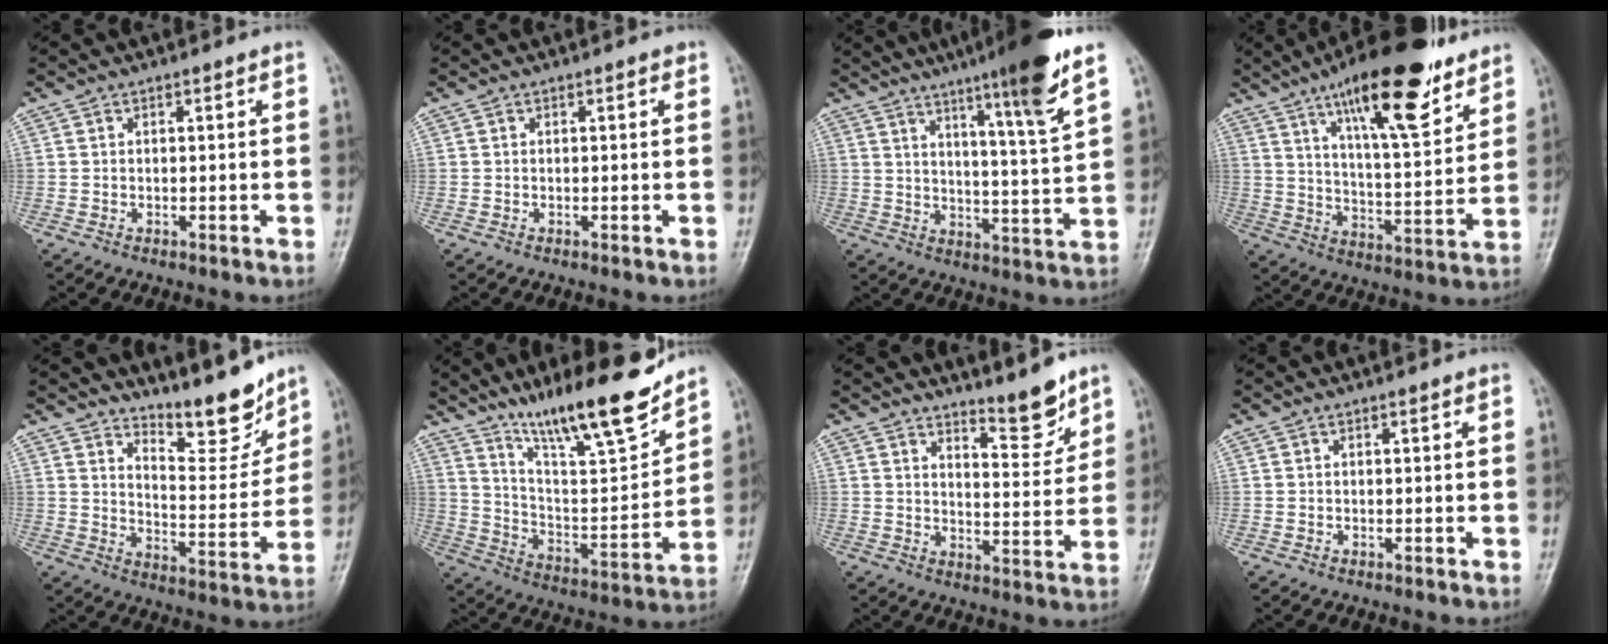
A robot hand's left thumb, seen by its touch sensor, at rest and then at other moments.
{"total": 0.0}
{"total": 14.2, "force": [8.8, 0.0, 11.1], "torque": [-0.169, -0.045, 0.135]}
{"total": 19.7, "force": [12.5, 5.7, 14.1], "torque": [-0.191, -0.058, 0.203]}
{"total": 11.4, "force": [9.8, 3.1, 4.9], "torque": [-0.041, -0.082, 0.162]}
{"total": 19.9, "force": [15.0, 3.8, 12.5], "torque": [-0.169, -0.084, 0.261]}
{"total": 7.0, "force": [5.9, 1.4, 3.5], "torque": [-0.037, -0.061, 0.097]}
{"total": 0.0}